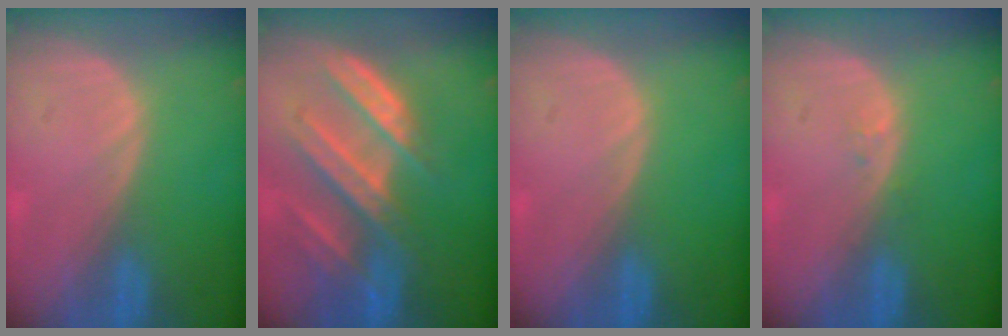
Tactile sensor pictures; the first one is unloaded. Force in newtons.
{"total": 9.2, "press": 8.1, "slide": 4.3}
{"total": 0.0}
{"total": 0.6, "press": 0.6, "slide": 0.1}